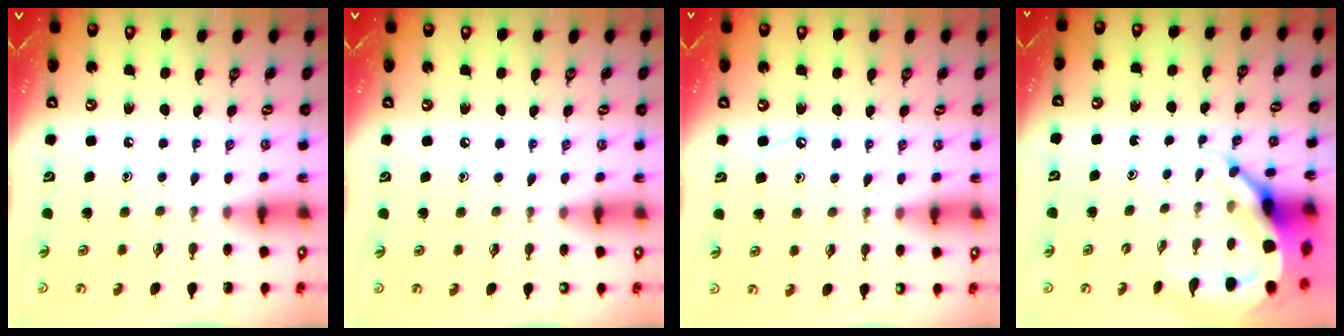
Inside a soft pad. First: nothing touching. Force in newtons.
{"total": 3.2, "press": 3.2, "slide": 0.5}
{"total": 6.2, "press": 6.2, "slide": 0.7}
{"total": 9.2, "press": 9.1, "slide": 1.2}